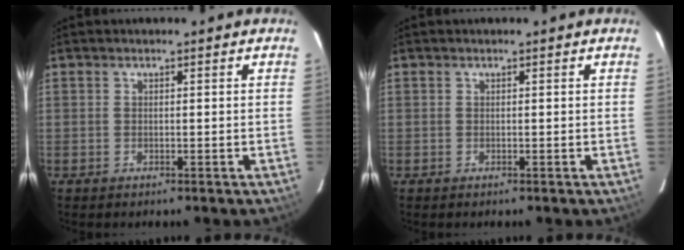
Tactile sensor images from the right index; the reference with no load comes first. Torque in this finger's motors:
{"motor_torque": [0.00, 0.00, 0.02, 0.00]}